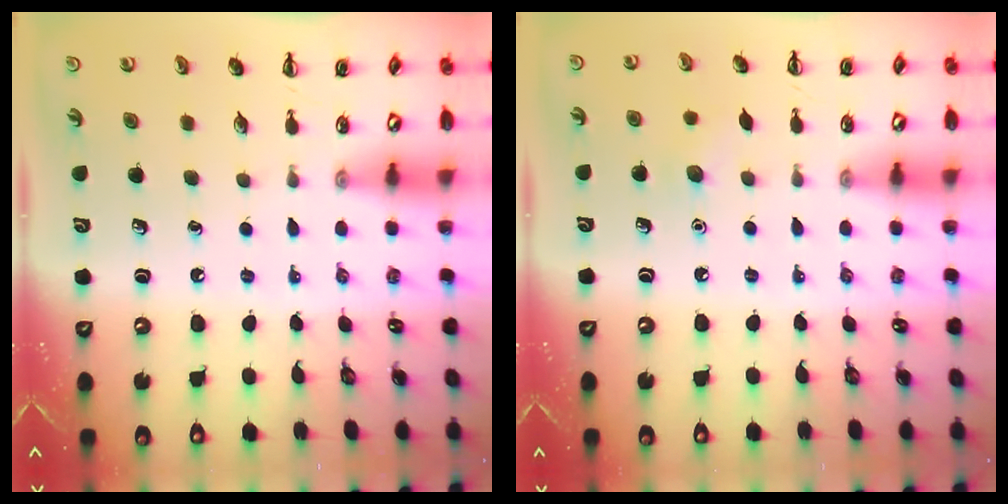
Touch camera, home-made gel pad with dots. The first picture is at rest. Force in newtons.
{"total": 5.4, "press": 5.2, "slide": 1.3}